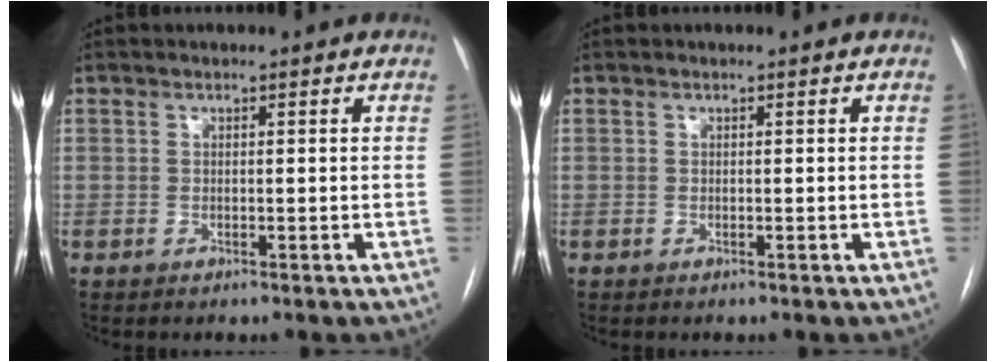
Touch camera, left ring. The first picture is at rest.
{"total": 0.0}